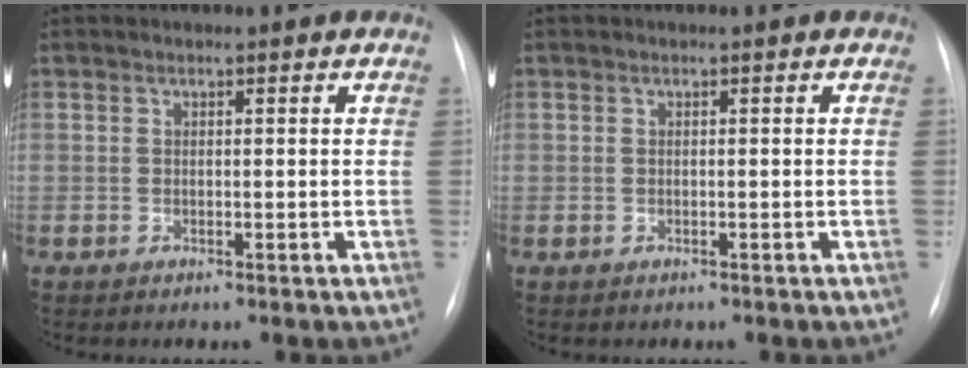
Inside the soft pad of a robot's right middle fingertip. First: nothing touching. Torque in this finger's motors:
{"motor_torque": [-1.73, 0.39, -0.41, -0.09]}